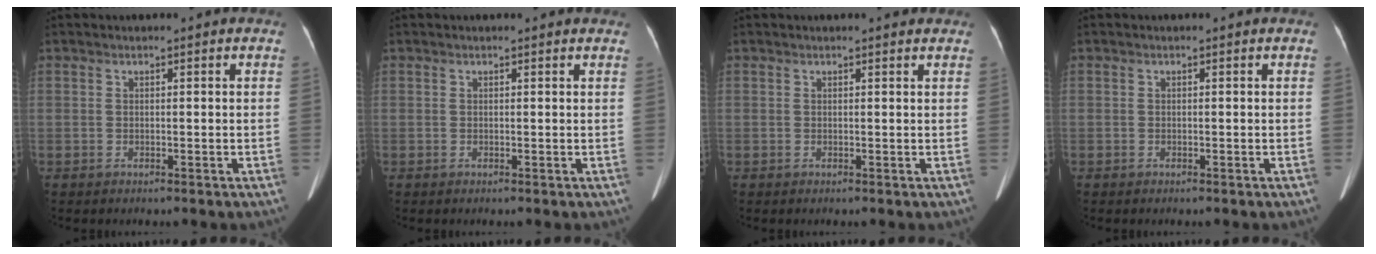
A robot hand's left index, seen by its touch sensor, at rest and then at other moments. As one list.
[{"total": 1.4, "force": [1.3, 0.2, 0.3], "torque": [-0.014, 0.003, 0.010]}, {"total": 1.5, "force": [1.4, 0.4, 0.4], "torque": [-0.010, 0.009, 0.013]}, {"total": 0.0}]